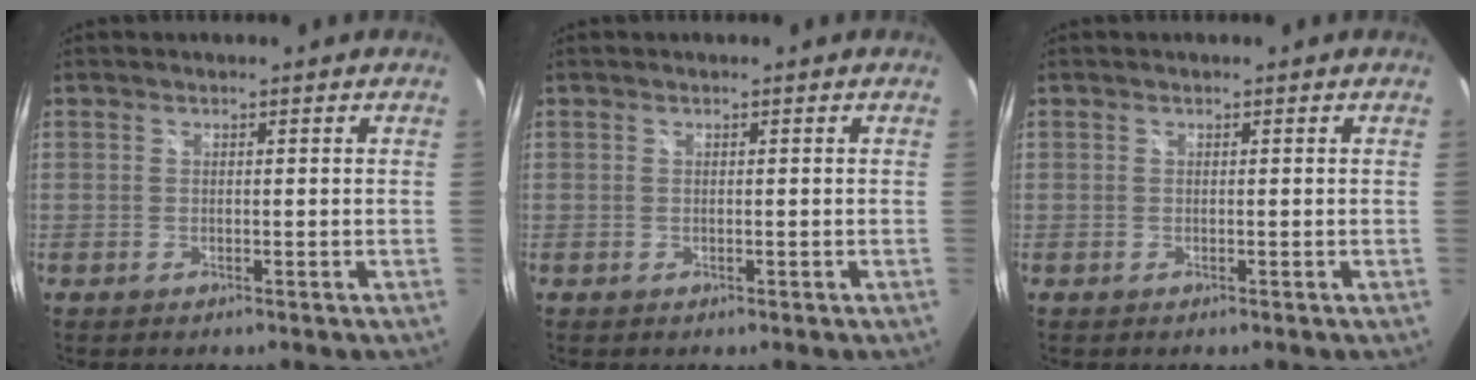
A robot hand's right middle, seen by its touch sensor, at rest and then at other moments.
{"total": 0.0}
{"total": 0.0}